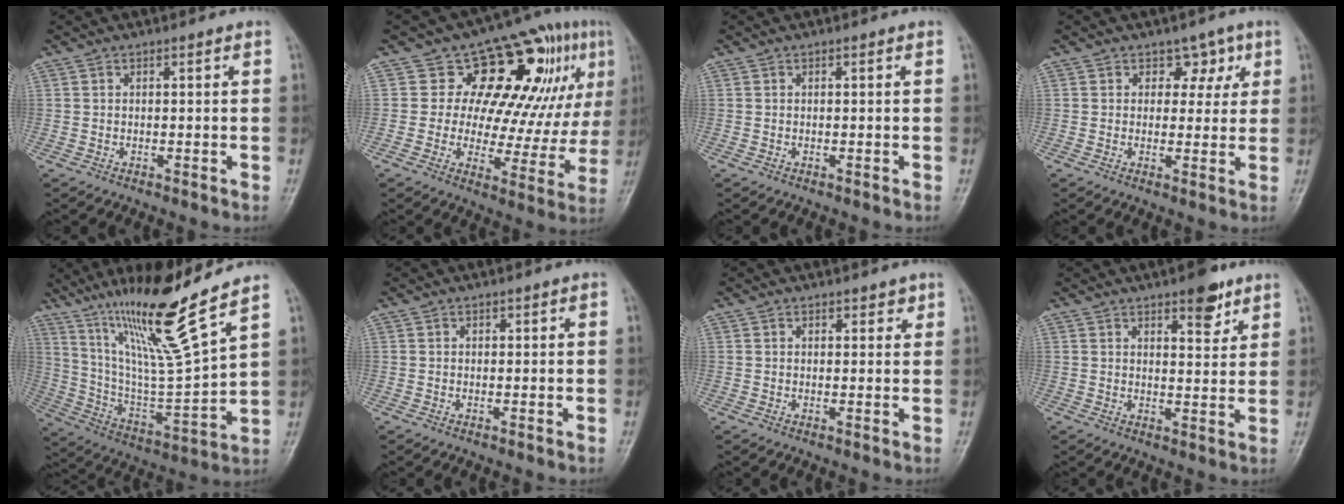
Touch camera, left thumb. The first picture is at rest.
{"total": 19.5, "force": [7.4, 10.6, 14.6], "torque": [-0.127, -0.013, 0.098]}
{"total": 0.0}
{"total": 4.4, "force": [2.1, 3.4, 1.9], "torque": [0.014, -0.007, 0.025]}
{"total": 19.7, "force": [13.4, 0.6, 14.4], "torque": [-0.233, -0.071, 0.249]}
{"total": 0.6, "force": [0.3, 0.4, 0.3], "torque": [0.003, 0.000, 0.004]}
{"total": 1.9, "force": [1.3, 1.2, 0.7], "torque": [0.009, -0.006, 0.014]}
{"total": 6.3, "force": [4.1, 2.4, 4.1], "torque": [-0.037, -0.023, 0.054]}